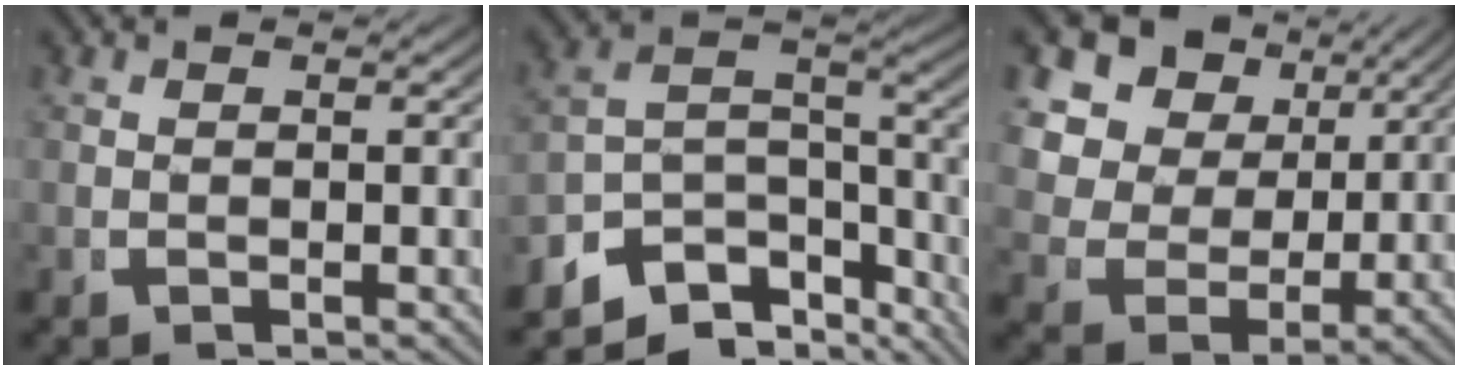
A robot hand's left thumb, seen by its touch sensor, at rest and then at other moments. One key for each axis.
{"total": 10.7, "fx": -4.0, "fy": 6.3, "fz": 7.6, "tx": -0.126, "ty": -0.012, "tz": -0.071}
{"total": 11.9, "fx": 3.0, "fy": 9.4, "fz": 6.6, "tx": -0.161, "ty": -0.027, "tz": 0.053}